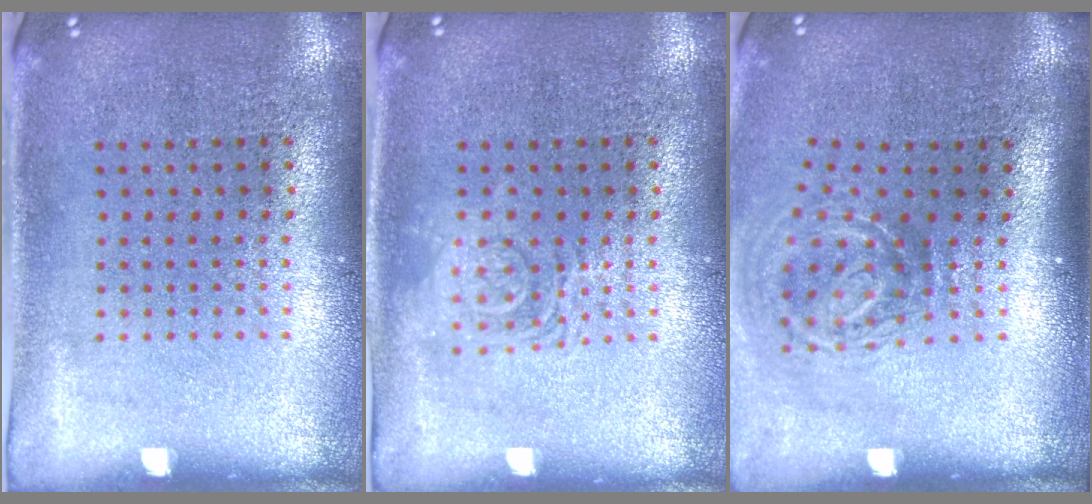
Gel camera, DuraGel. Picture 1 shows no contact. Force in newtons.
{"total": 2.3, "press": 2.3, "slide": 0.5}
{"total": 2.0, "press": 1.3, "slide": 1.6}